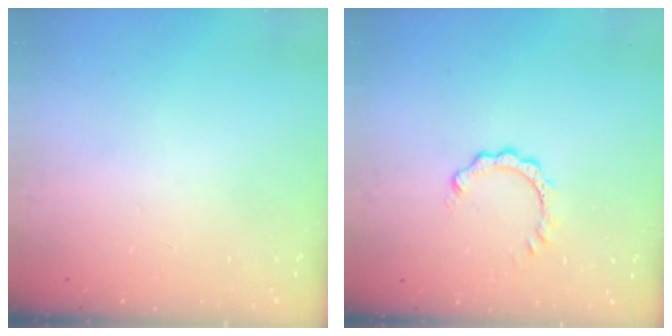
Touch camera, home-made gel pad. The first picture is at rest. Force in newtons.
{"total": 1.9, "press": 1.9, "slide": 0.2}